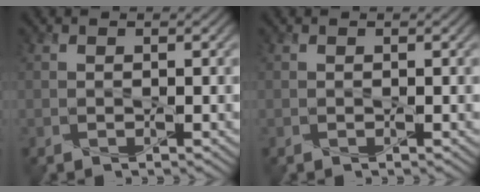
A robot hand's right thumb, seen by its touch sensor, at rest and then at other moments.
{"total": 0.0}